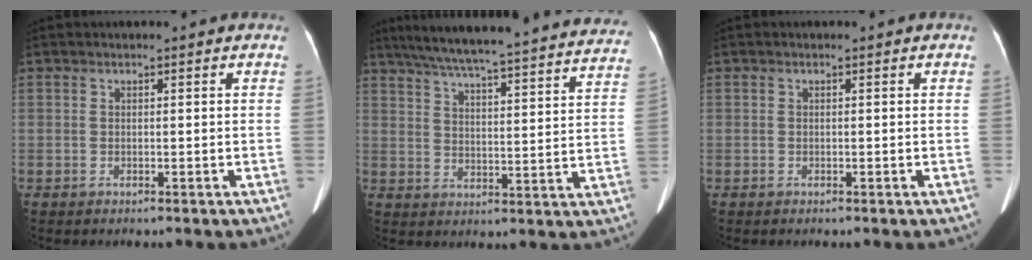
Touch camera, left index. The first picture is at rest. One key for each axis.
{"total": 33.9, "fx": 30.7, "fy": 3.4, "fz": 14.0, "tx": -0.228, "ty": -0.048, "tz": 0.378}
{"total": 0.0}